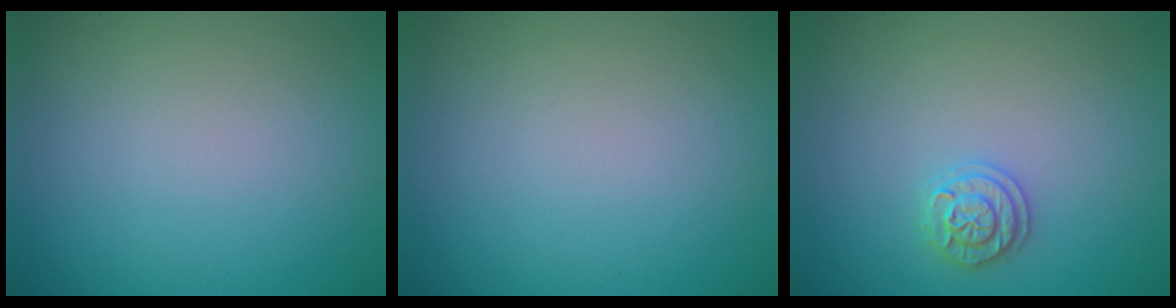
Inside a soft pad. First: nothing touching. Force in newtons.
{"total": 0.0}
{"total": 1.9, "press": 1.9, "slide": 0.2}